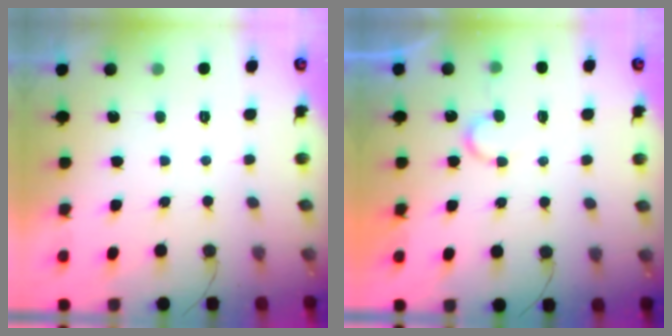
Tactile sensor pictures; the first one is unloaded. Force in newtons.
{"total": 5.5, "press": 5.5, "slide": 0.4}